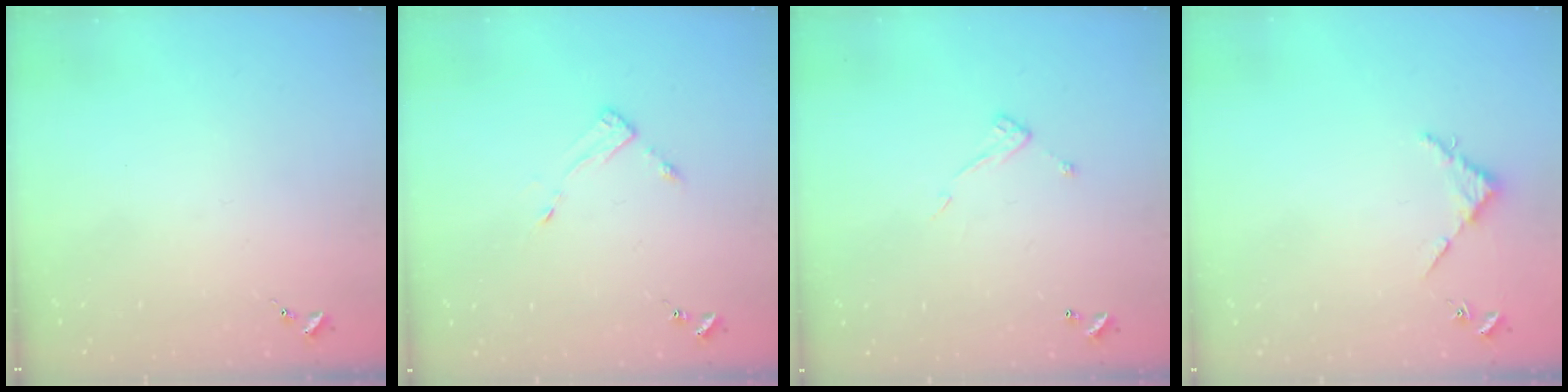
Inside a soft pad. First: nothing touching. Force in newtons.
{"total": 3.7, "press": 3.6, "slide": 0.4}
{"total": 7.3, "press": 7.3, "slide": 0.5}
{"total": 3.1, "press": 3.1, "slide": 0.3}